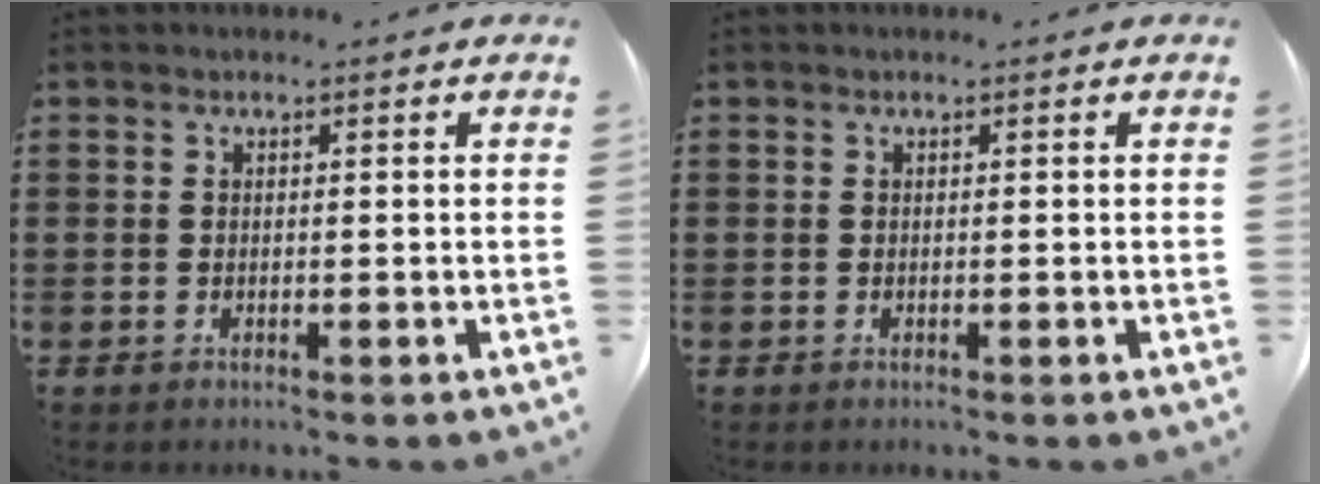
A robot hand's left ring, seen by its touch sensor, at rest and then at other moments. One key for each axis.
{"total": 0.0}